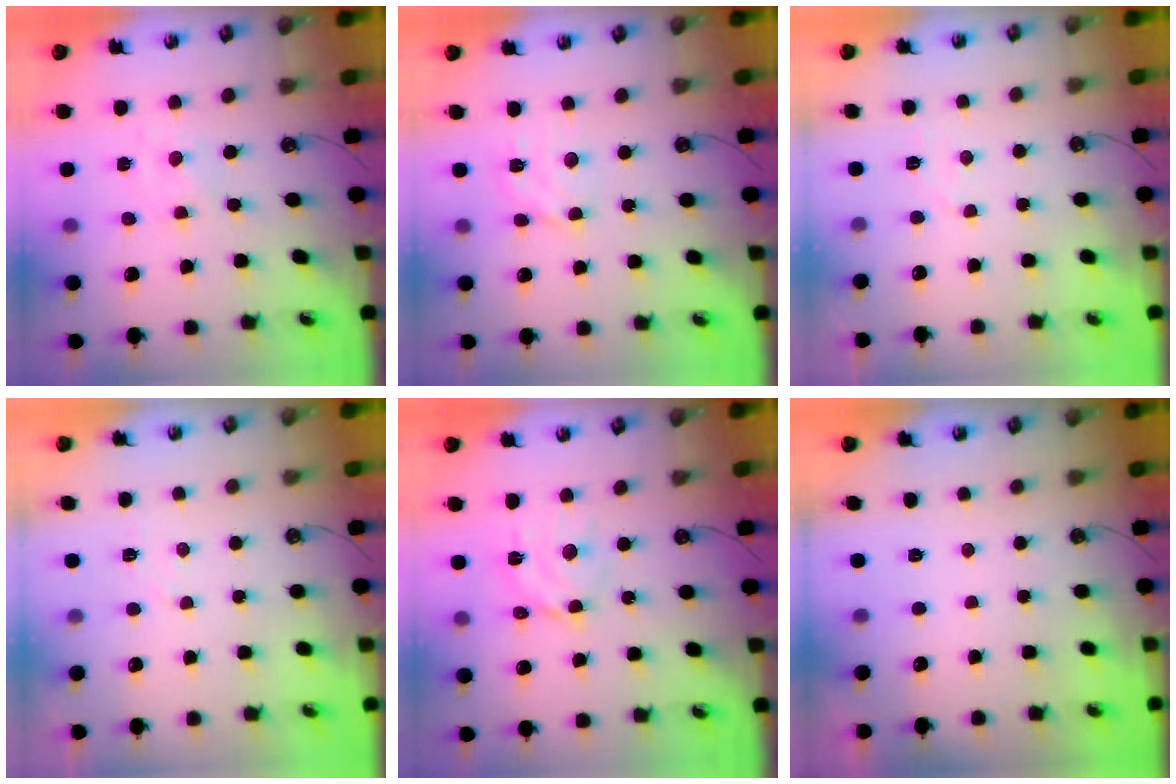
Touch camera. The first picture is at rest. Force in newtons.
{"total": 7.0, "press": 7.0, "slide": 0.5}
{"total": 4.7, "press": 4.6, "slide": 0.7}
{"total": 3.9, "press": 3.9, "slide": 0.5}
{"total": 10.5, "press": 10.5, "slide": 0.7}
{"total": 0.0}